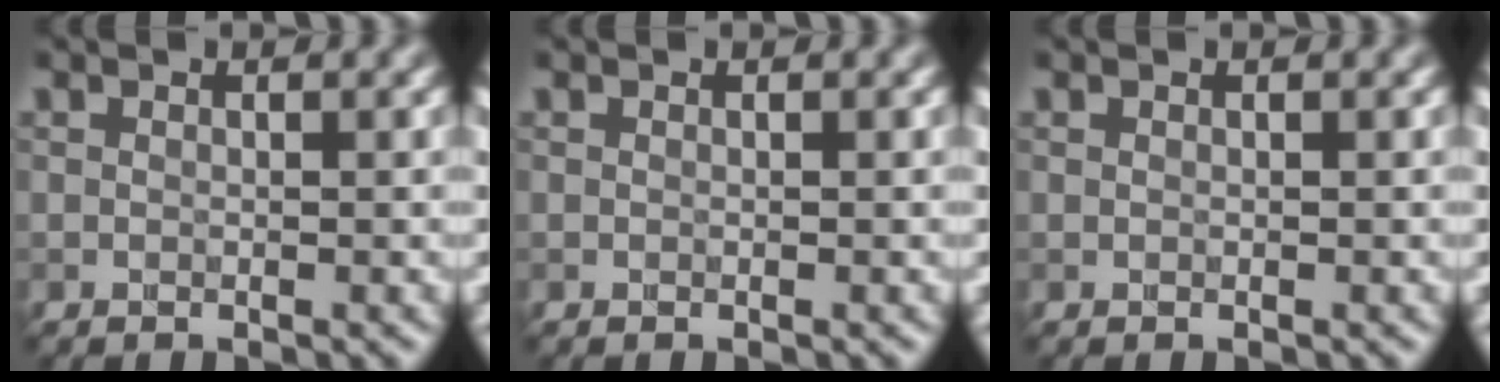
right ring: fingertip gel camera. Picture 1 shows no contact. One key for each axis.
{"total": 0.0}
{"total": 0.0}